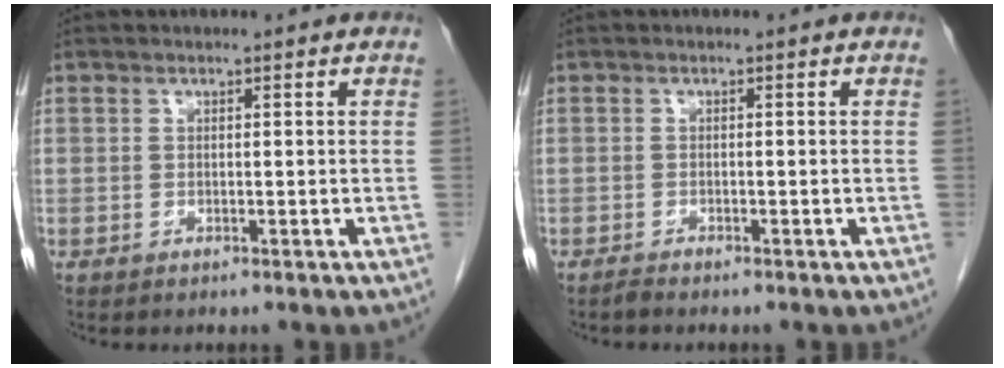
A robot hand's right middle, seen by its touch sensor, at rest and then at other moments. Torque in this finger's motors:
{"motor_torque": [0.00, 0.02, 0.01, -0.01]}